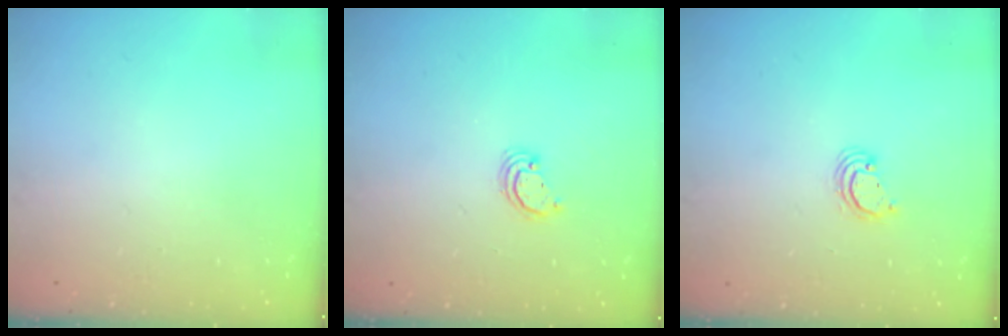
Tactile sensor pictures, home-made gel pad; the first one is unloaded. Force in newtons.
{"total": 2.8, "press": 2.8, "slide": 0.2}
{"total": 2.8, "press": 2.8, "slide": 0.2}